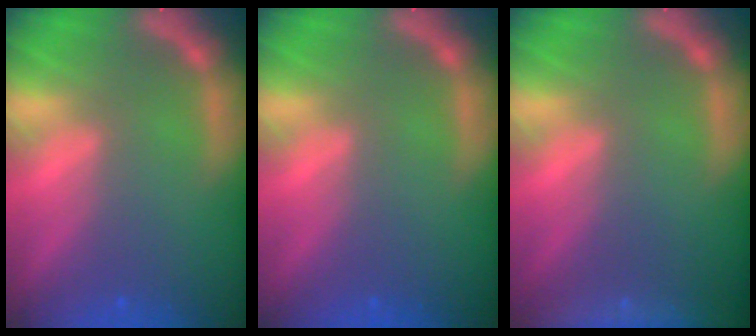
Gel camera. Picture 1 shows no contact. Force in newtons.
{"total": 0.0}
{"total": 9.0}